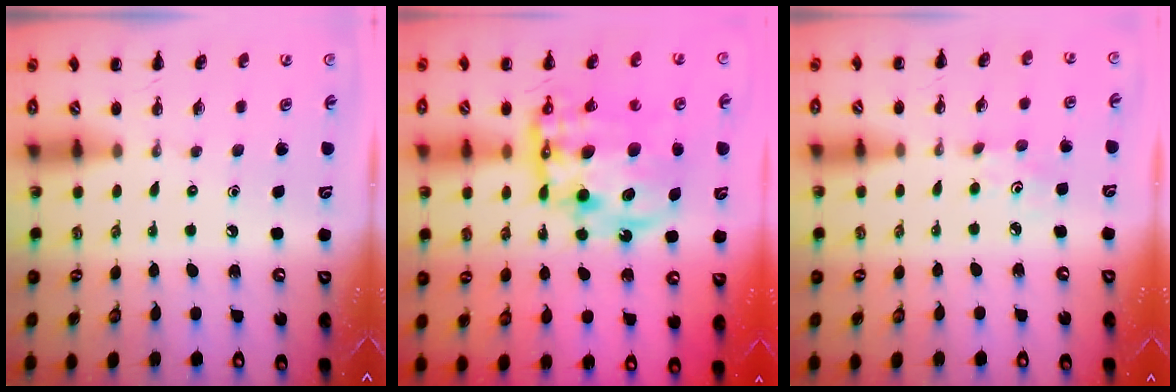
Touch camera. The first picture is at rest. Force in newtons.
{"total": 16.6, "press": 16.1, "slide": 3.9}
{"total": 2.2, "press": 2.1, "slide": 0.7}